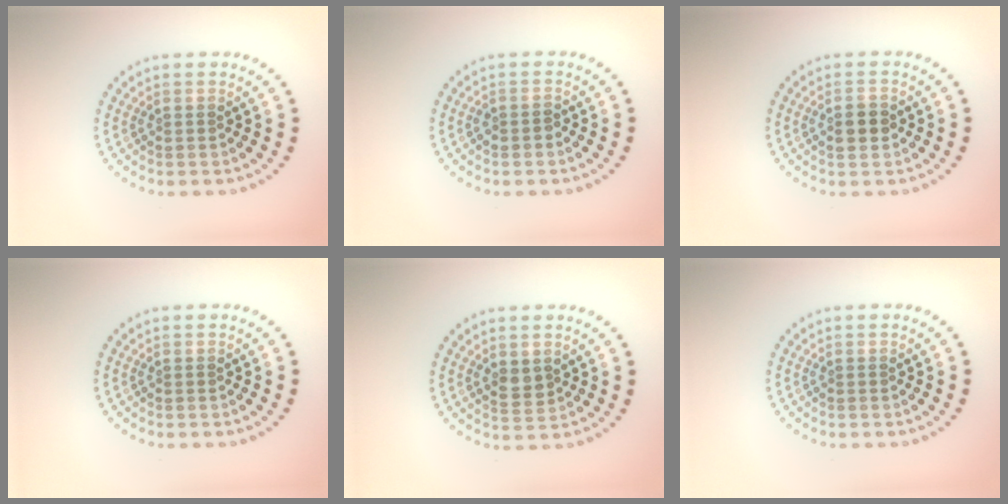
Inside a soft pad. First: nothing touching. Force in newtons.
{"total": 0.9, "press": 0.8, "slide": 0.4}
{"total": 2.4, "press": 2.4, "slide": 0.2}
{"total": 0.0}
{"total": 1.7, "press": 1.7, "slide": 0.3}
{"total": 0.0}